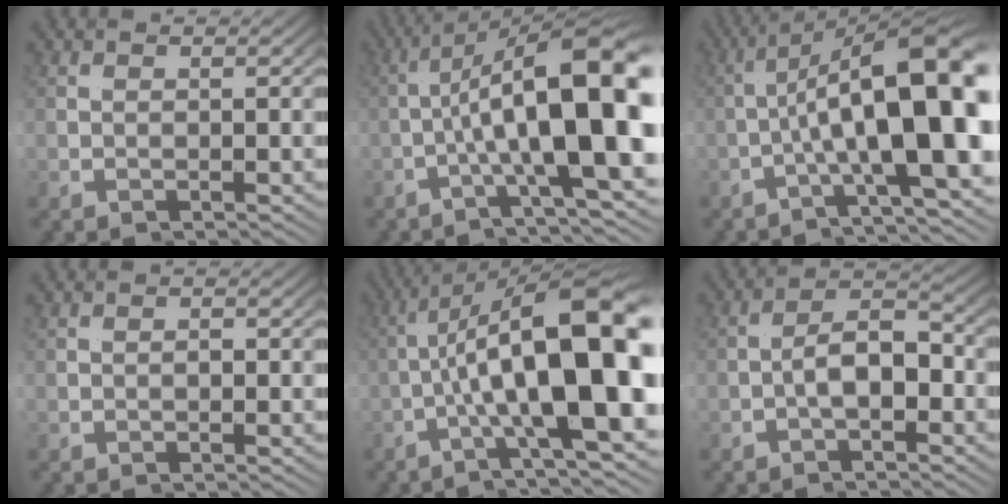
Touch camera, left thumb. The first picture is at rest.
{"total": 14.5, "force": [-1.7, 4.0, 13.9], "torque": [-0.188, 0.006, -0.038]}
{"total": 13.1, "force": [-1.6, 3.2, 12.5], "torque": [-0.173, 0.012, -0.042]}
{"total": 0.6, "force": [-0.4, 0.4, 0.2], "torque": [-0.007, -0.004, -0.004]}
{"total": 16.1, "force": [-1.6, 5.0, 15.2], "torque": [-0.214, 0.003, -0.036]}
{"total": 4.5, "force": [-2.2, 2.1, 3.2], "torque": [-0.072, -0.004, -0.045]}